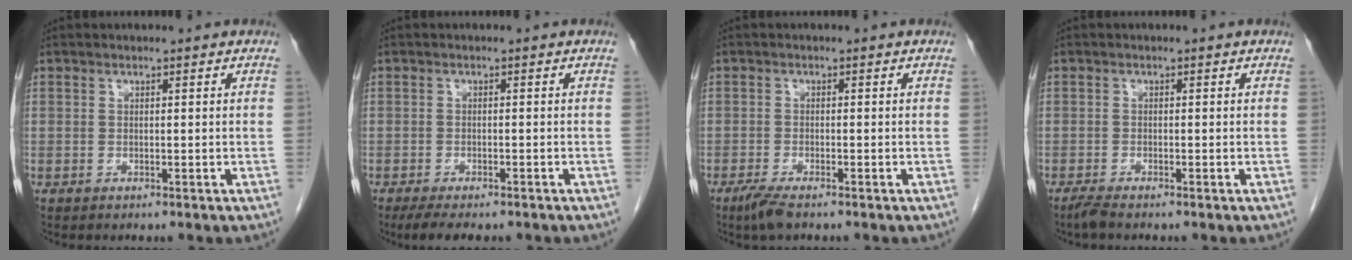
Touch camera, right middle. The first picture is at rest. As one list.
[{"total": 6.1, "force": [-4.9, 1.8, 3.3], "torque": [-0.048, -0.011, -0.070]}, {"total": 3.2, "force": [-2.3, 0.5, 2.1], "torque": [-0.048, -0.008, -0.045]}, {"total": 1.5, "force": [-1.3, 0.0, 0.8], "torque": [-0.027, -0.006, -0.028]}]